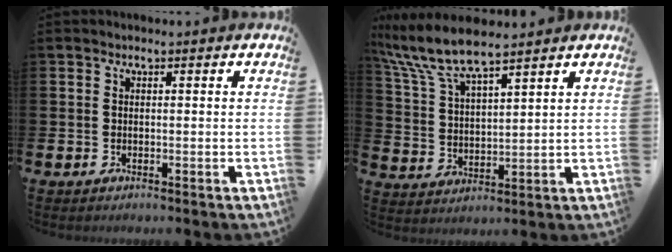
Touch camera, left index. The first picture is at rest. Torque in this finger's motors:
{"motor_torque": [0.10, -0.29, 0.95, 0.21]}